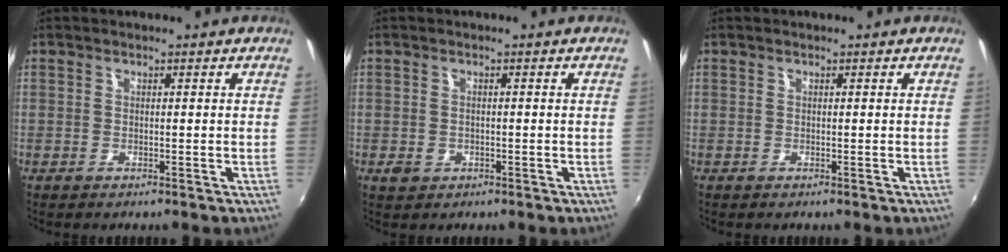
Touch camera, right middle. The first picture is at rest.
{"total": 2.3, "force": [-0.8, 1.9, 1.0], "torque": [-0.018, -0.001, -0.011]}
{"total": 0.0}